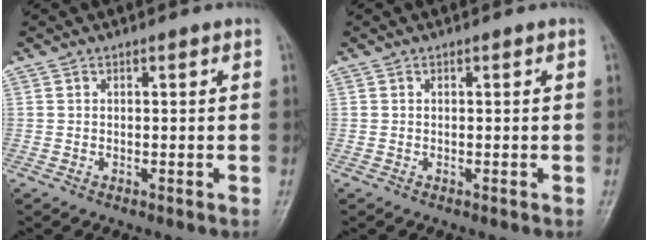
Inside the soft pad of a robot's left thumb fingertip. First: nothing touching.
{"total": 0.0}